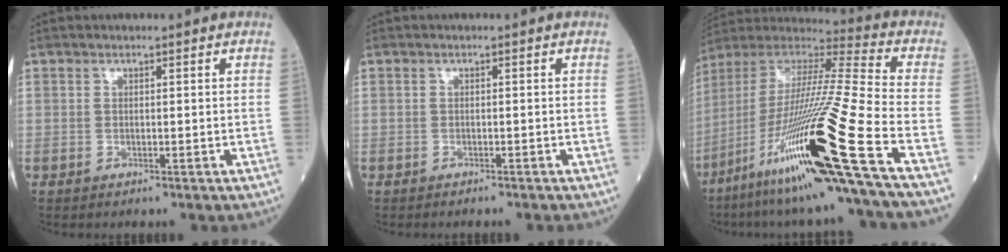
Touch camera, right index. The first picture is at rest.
{"total": 2.4, "force": [-2.2, 0.1, 0.9], "torque": [-0.017, -0.002, -0.025]}
{"total": 27.2, "force": [-12.9, -1.5, 23.9], "torque": [-0.448, -0.047, -0.236]}